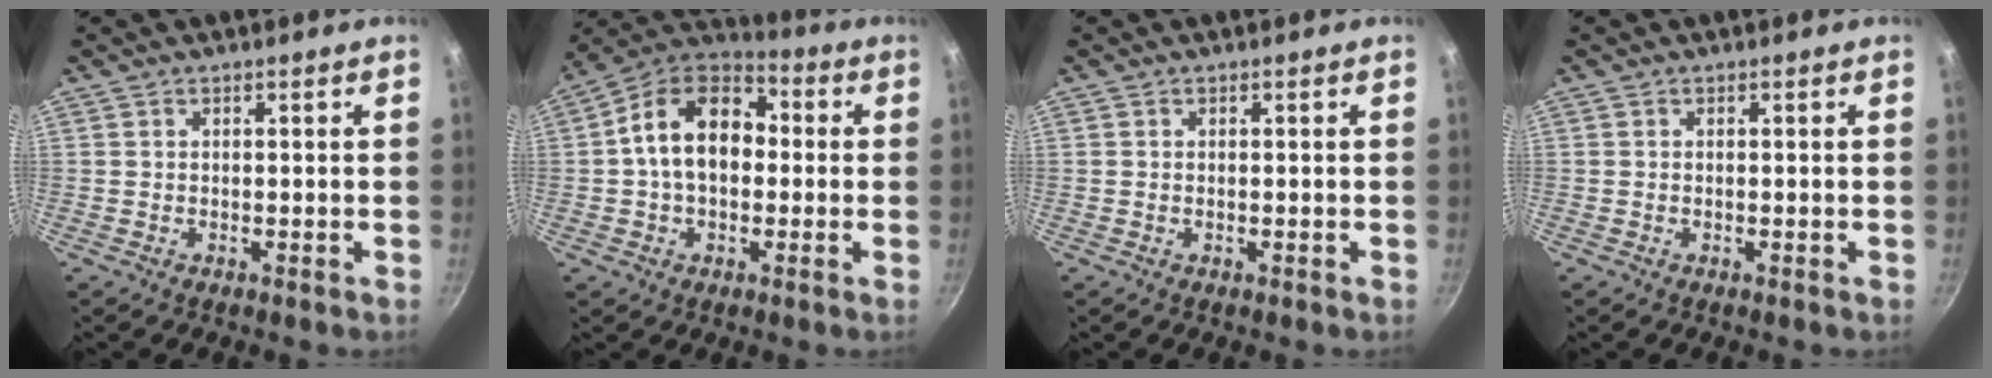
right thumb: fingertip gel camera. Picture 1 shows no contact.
{"total": 15.1, "force": [0.7, 10.4, 10.9], "torque": [-0.145, 0.036, -0.011]}
{"total": 0.0}
{"total": 0.0}